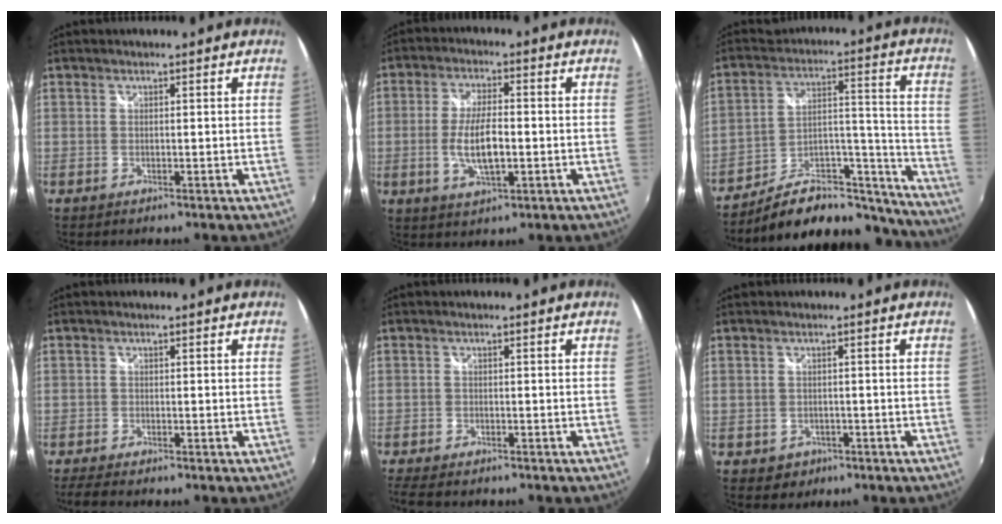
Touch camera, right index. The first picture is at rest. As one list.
[{"total": 8.7, "force": [-1.6, 3.1, 7.9], "torque": [-0.157, -0.005, -0.027]}, {"total": 20.9, "force": [-17.8, 8.0, 7.6], "torque": [-0.107, 0.053, -0.238]}, {"total": 3.4, "force": [-3.0, 0.7, 1.5], "torque": [-0.044, -0.017, -0.056]}, {"total": 5.9, "force": [-5.0, 1.7, 2.5], "torque": [-0.071, -0.027, -0.090]}, {"total": 3.1, "force": [-1.2, 2.8, 0.6], "torque": [-0.021, -0.001, -0.014]}]